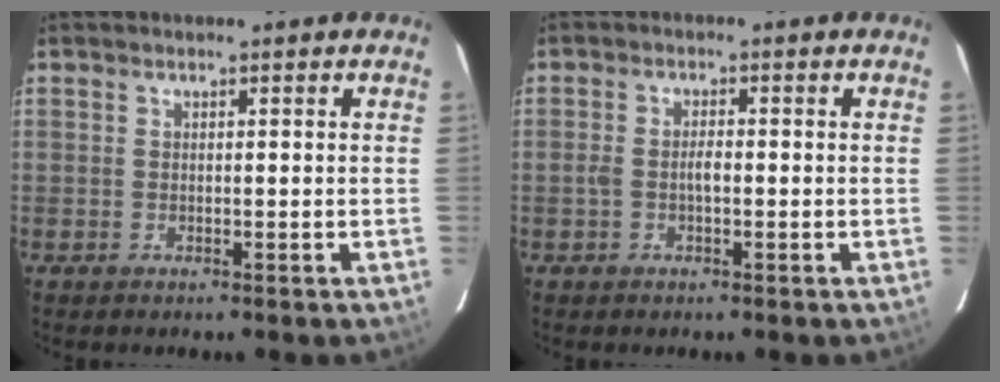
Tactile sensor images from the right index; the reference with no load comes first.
{"total": 2.4, "force": [-0.6, 0.9, 2.1], "torque": [-0.044, 0.004, -0.012]}